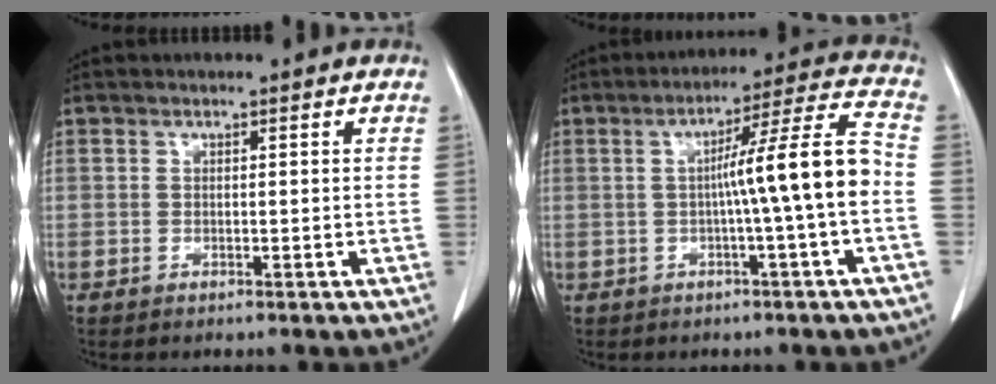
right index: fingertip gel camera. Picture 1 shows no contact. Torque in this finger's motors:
{"motor_torque": [1.00, -0.19, 0.47, 0.15]}